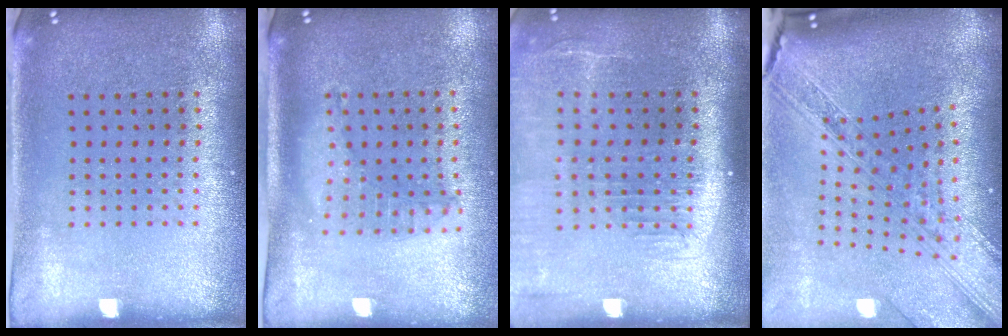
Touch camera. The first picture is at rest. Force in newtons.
{"total": 1.3, "press": 1.3, "slide": 0.2}
{"total": 2.1, "press": 1.7, "slide": 1.1}
{"total": 3.5, "press": 2.6, "slide": 2.3}